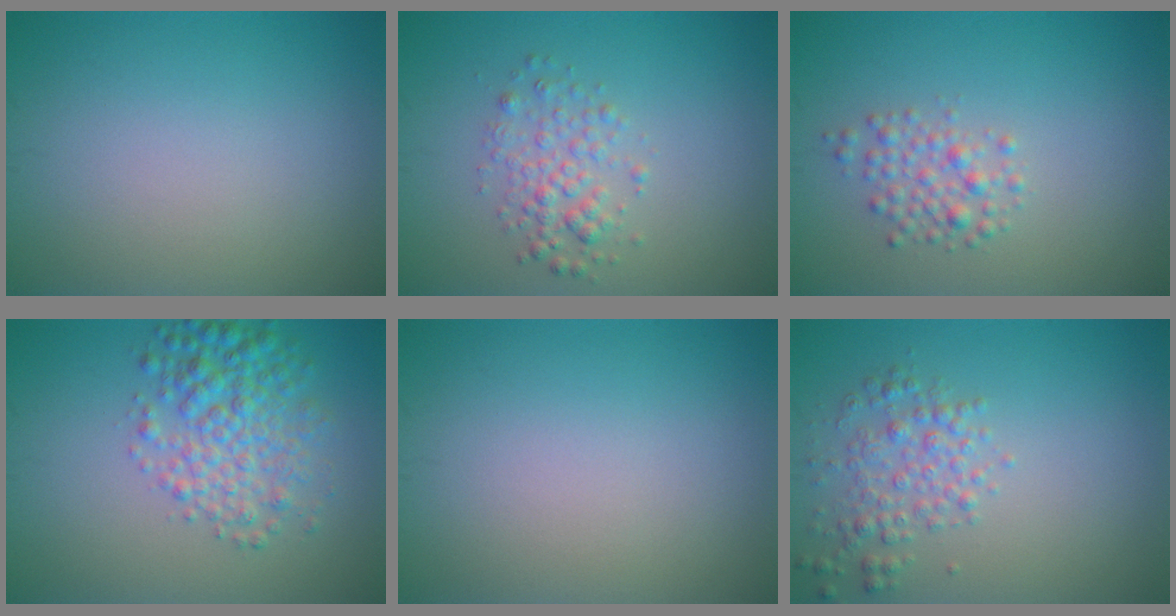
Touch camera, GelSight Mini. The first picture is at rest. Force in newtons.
{"total": 2.5, "press": 2.5, "slide": 0.1}
{"total": 2.2, "press": 2.2, "slide": 0.1}
{"total": 4.9, "press": 4.9, "slide": 0.1}
{"total": 0.0}
{"total": 2.7, "press": 2.7, "slide": 0.1}